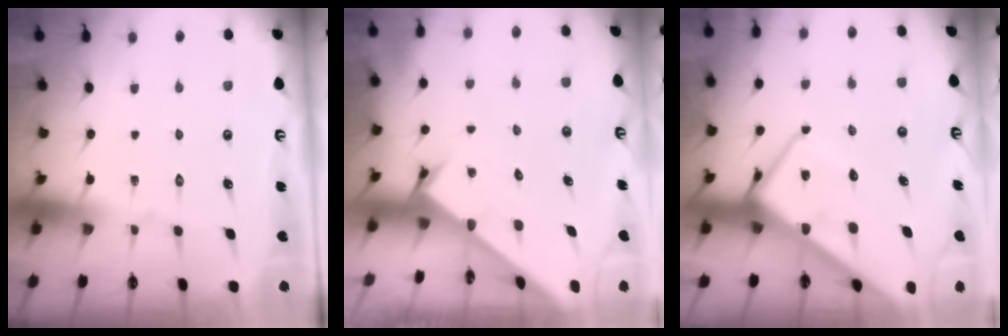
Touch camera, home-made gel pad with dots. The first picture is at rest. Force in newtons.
{"total": 2.3, "press": 2.3, "slide": 0.2}
{"total": 10.2, "press": 10.2, "slide": 0.9}